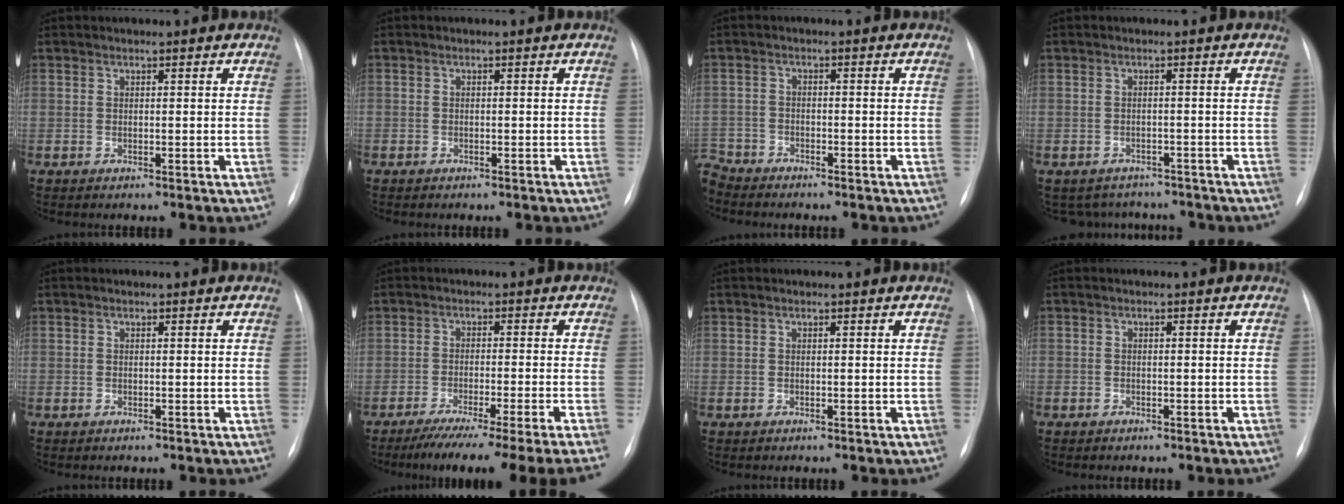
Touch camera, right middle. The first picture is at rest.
{"total": 0.5, "force": [-0.4, 0.3, 0.1], "torque": [-0.004, 0.002, -0.007]}
{"total": 5.2, "force": [-4.9, 1.7, 0.3], "torque": [0.001, -0.008, -0.092]}
{"total": 6.6, "force": [-5.9, 2.9, 0.2], "torque": [0.000, 0.015, -0.070]}
{"total": 0.0}
{"total": 15.8, "force": [-13.0, -1.8, 8.7], "torque": [-0.099, -0.040, -0.192]}
{"total": 0.0}
{"total": 3.8, "force": [-3.2, 2.0, 0.8], "torque": [-0.009, 0.000, -0.046]}